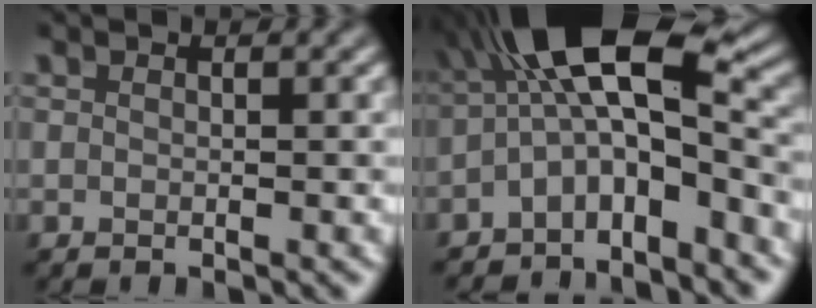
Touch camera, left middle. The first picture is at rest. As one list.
[{"total": 9.4, "force": [-1.9, 3.7, 8.5], "torque": [-0.137, 0.028, -0.052]}]